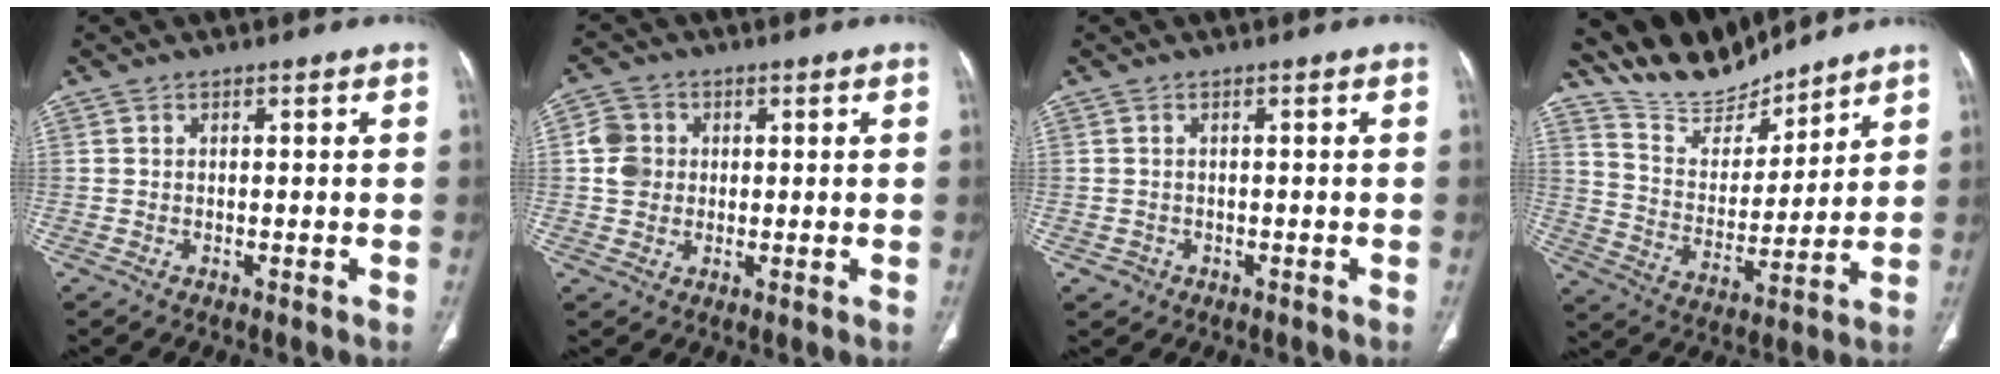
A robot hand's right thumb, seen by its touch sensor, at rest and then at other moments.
{"total": 5.5, "force": [0.5, 5.0, 2.3], "torque": [-0.029, 0.006, 0.005]}
{"total": 1.3, "force": [-0.5, 1.2, 0.1], "torque": [0.001, 0.008, -0.004]}
{"total": 13.0, "force": [12.3, 3.4, 2.5], "torque": [-0.023, -0.074, 0.242]}